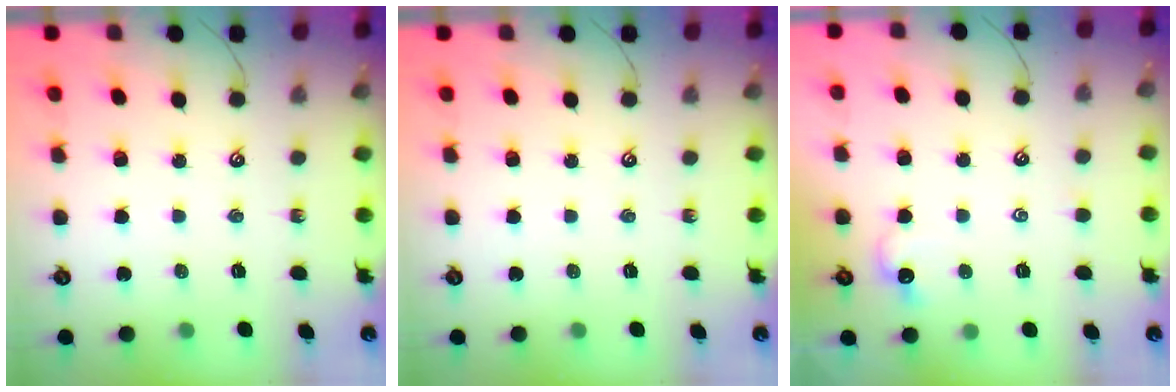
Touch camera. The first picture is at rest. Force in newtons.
{"total": 0.0}
{"total": 1.5, "press": 1.5, "slide": 0.4}